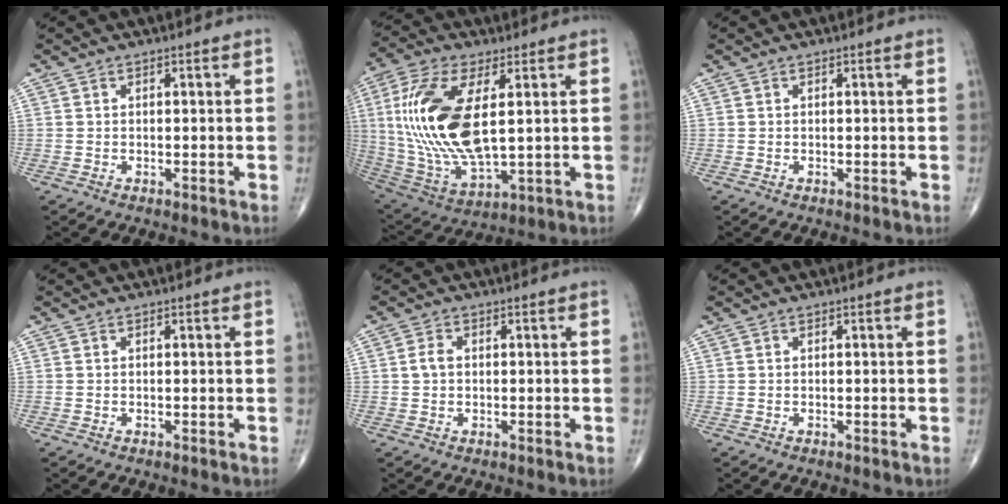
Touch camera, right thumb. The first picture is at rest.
{"total": 21.1, "force": [3.1, 9.3, 18.7], "torque": [-0.402, -0.020, 0.065]}
{"total": 0.0}
{"total": 0.0}
{"total": 2.4, "force": [0.2, 1.7, 1.6], "torque": [-0.031, 0.007, 0.002]}
{"total": 0.0}